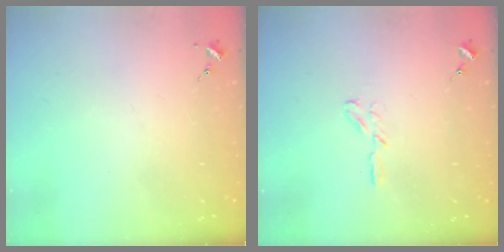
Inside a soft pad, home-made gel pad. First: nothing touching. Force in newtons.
{"total": 3.8, "press": 3.8, "slide": 0.3}